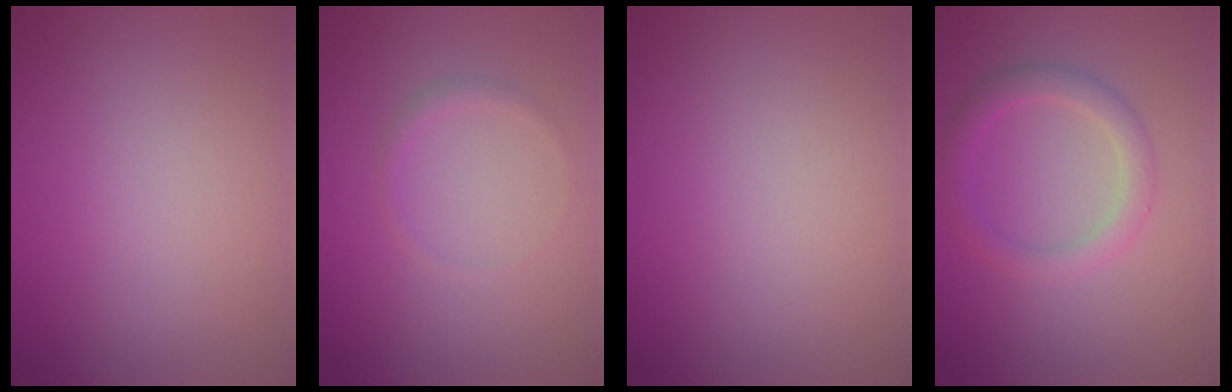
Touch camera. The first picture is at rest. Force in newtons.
{"total": 0.9, "press": 0.9, "slide": 0.1}
{"total": 0.0}
{"total": 2.5, "press": 2.5, "slide": 0.1}